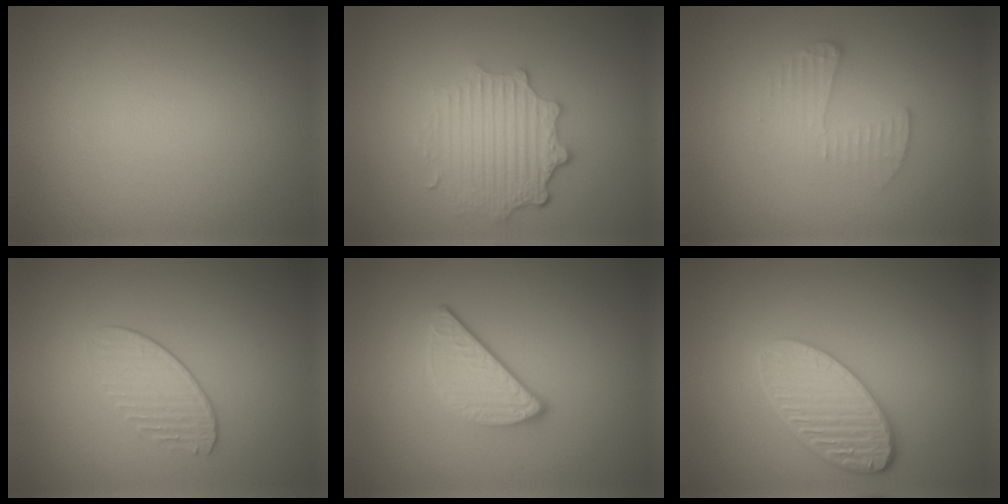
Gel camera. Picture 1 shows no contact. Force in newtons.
{"total": 4.5, "press": 3.5, "slide": 2.8}
{"total": 2.1, "press": 2.0, "slide": 0.1}
{"total": 1.8, "press": 1.3, "slide": 1.1}
{"total": 3.0, "press": 2.3, "slide": 1.8}
{"total": 4.0, "press": 3.6, "slide": 1.7}